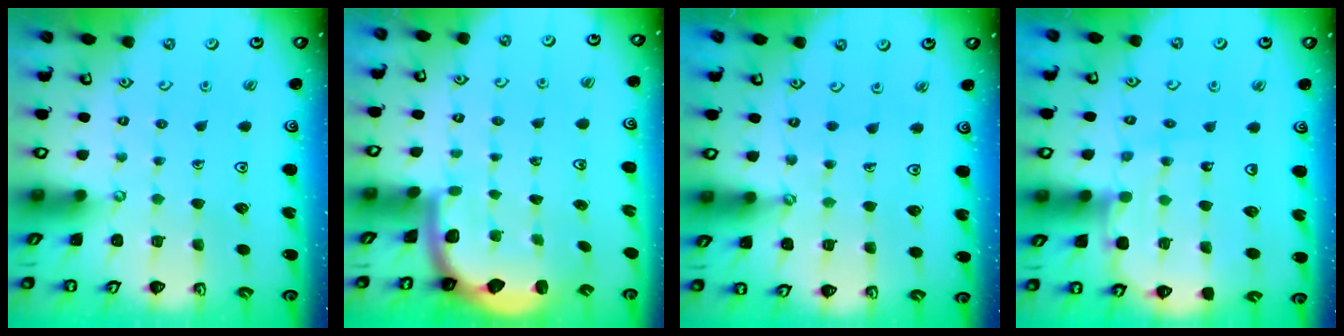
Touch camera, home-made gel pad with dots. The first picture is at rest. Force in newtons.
{"total": 1.9, "press": 1.8, "slide": 0.5}
{"total": 1.9, "press": 1.9, "slide": 0.1}
{"total": 10.4, "press": 10.4, "slide": 1.3}